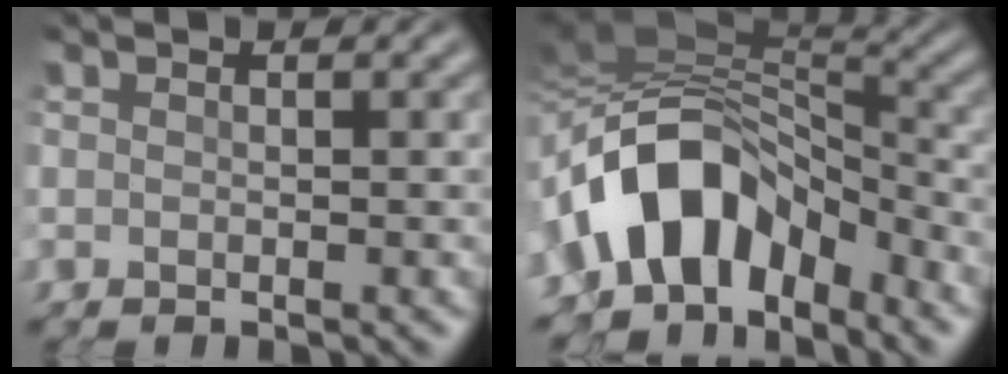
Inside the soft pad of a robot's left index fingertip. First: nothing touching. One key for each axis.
{"total": 10.1, "fx": -3.6, "fy": 6.2, "fz": 7.2, "tx": -0.120, "ty": 0.018, "tz": -0.065}